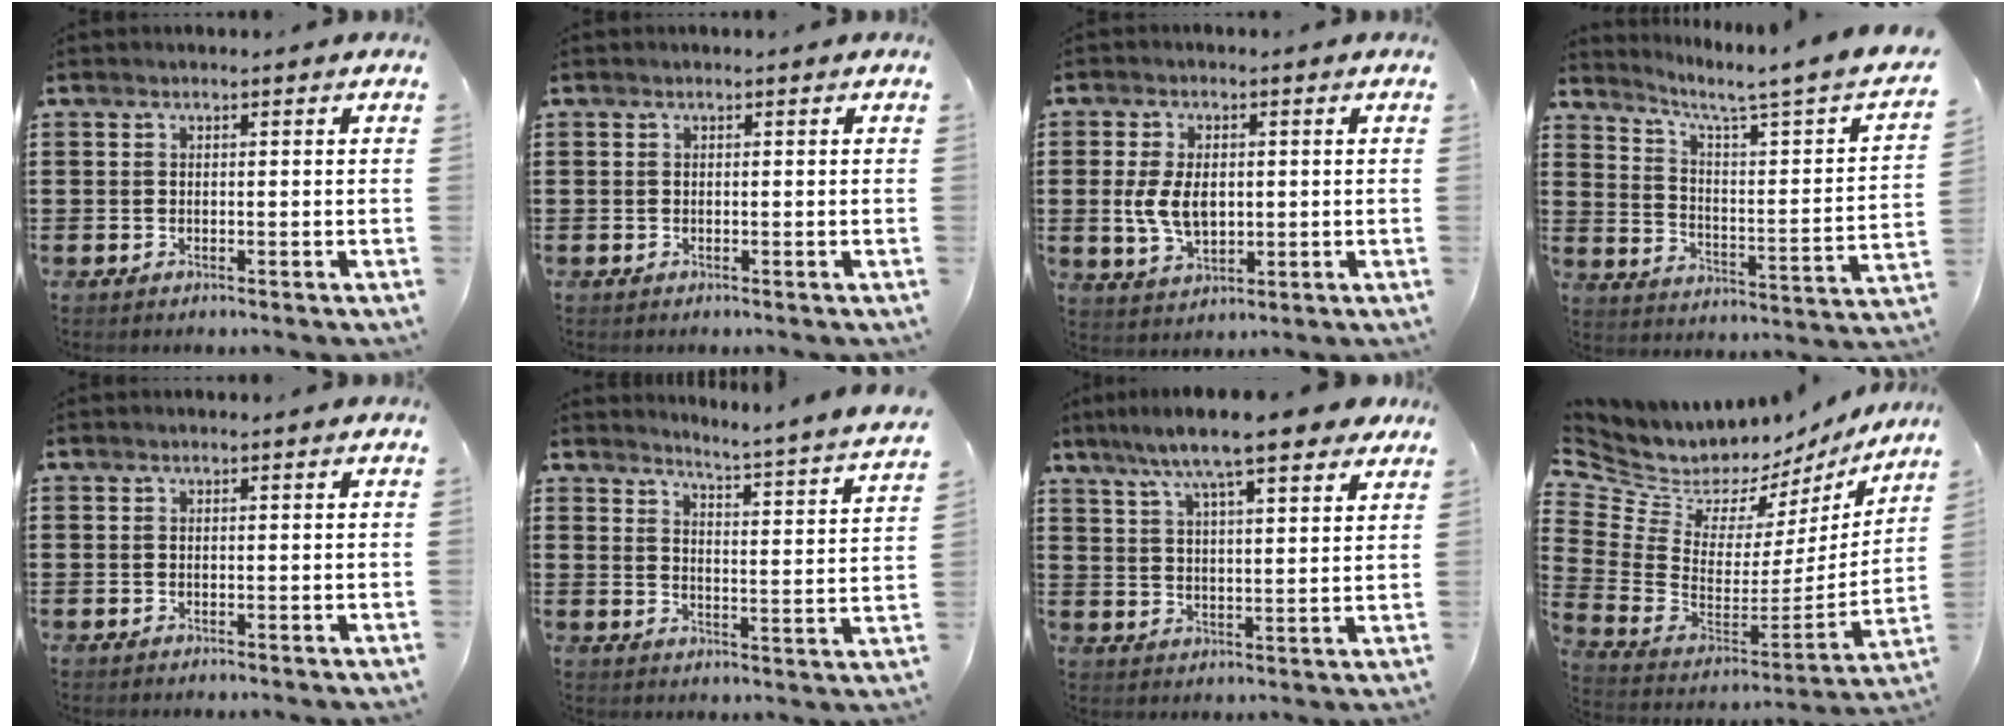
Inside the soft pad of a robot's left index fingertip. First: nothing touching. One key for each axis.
{"total": 0.0}
{"total": 6.4, "fx": 0.3, "fy": 4.0, "fz": 5.0, "tx": -0.113, "ty": 0.001, "tz": -0.002}
{"total": 3.6, "fx": 2.2, "fy": -0.5, "fz": 2.8, "tx": -0.069, "ty": -0.035, "tz": 0.022}
{"total": 0.0}
{"total": 3.7, "fx": 3.3, "fy": -1.3, "fz": 1.1, "tx": -0.042, "ty": -0.045, "tz": 0.044}
{"total": 10.2, "fx": 8.0, "fy": 1.5, "fz": 6.2, "tx": -0.137, "ty": -0.017, "tz": 0.136}
{"total": 6.2, "fx": 5.6, "fy": 2.6, "fz": 0.5, "tx": -0.055, "ty": -0.061, "tz": 0.097}